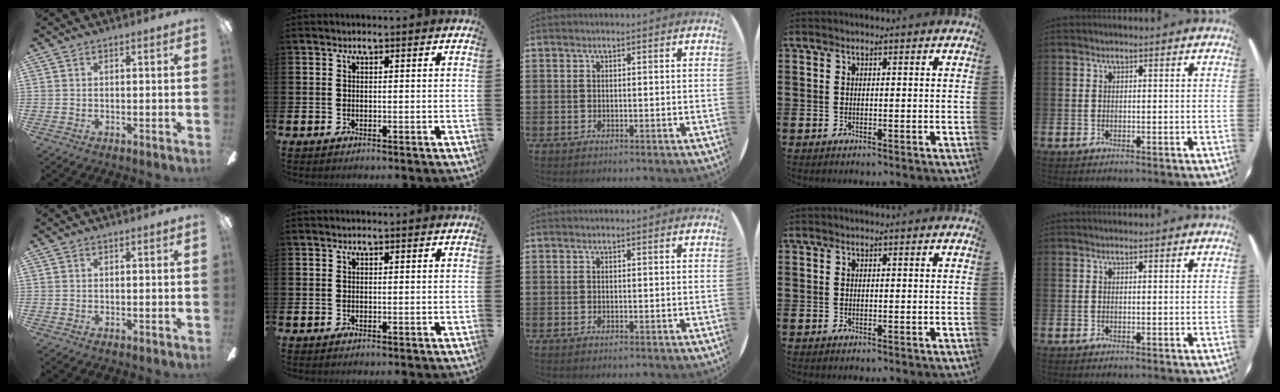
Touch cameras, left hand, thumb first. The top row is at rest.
{}